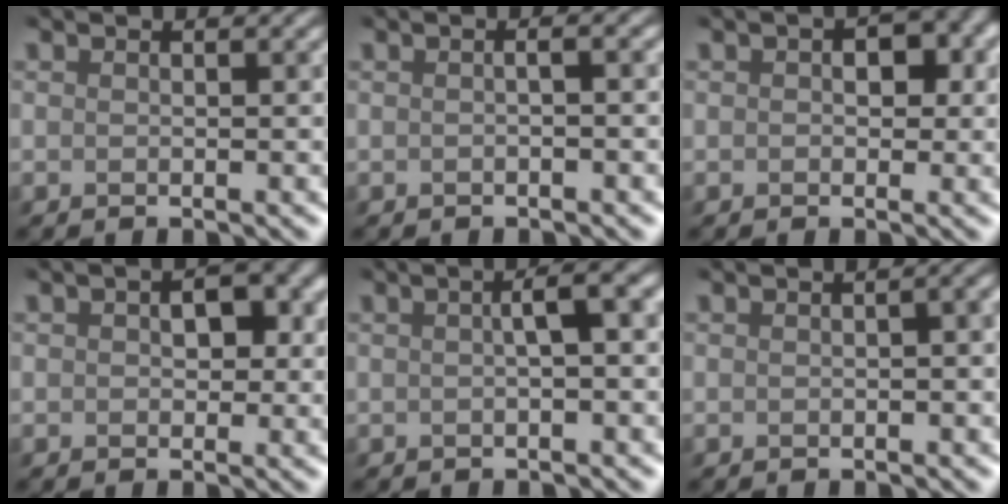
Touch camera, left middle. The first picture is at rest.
{"total": 1.1, "force": [-0.5, 0.2, 0.9], "torque": [-0.010, 0.000, -0.009]}
{"total": 2.7, "force": [0.4, 2.0, 1.8], "torque": [-0.003, 0.007, -0.003]}
{"total": 2.9, "force": [0.5, 2.1, 2.0], "torque": [-0.009, 0.005, 0.001]}
{"total": 3.0, "force": [0.1, 0.4, 3.0], "torque": [-0.044, 0.016, -0.005]}
{"total": 3.3, "force": [-0.5, 1.7, 2.8], "torque": [-0.022, 0.011, -0.014]}